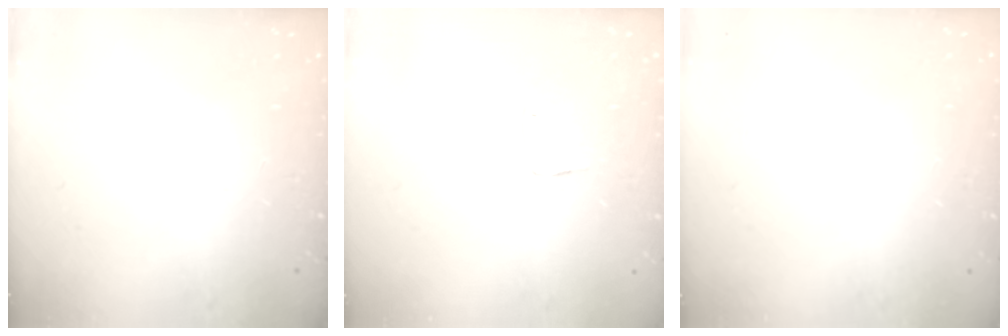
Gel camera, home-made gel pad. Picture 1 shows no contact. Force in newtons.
{"total": 5.2, "press": 5.2, "slide": 0.3}
{"total": 0.0}